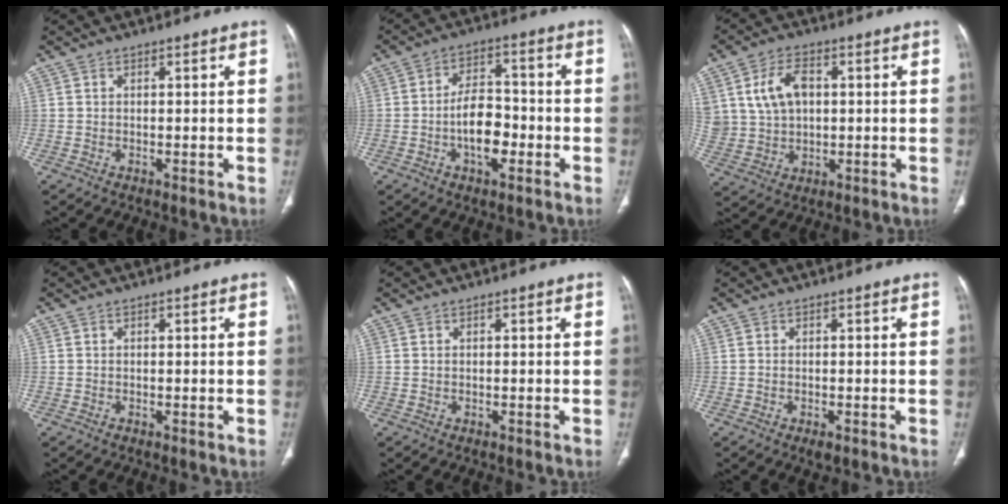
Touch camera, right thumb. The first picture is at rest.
{"total": 8.9, "force": [-2.5, 4.8, 7.0], "torque": [-0.104, 0.024, -0.046]}
{"total": 10.1, "force": [2.5, 7.0, 6.8], "torque": [-0.116, 0.002, 0.056]}
{"total": 0.0}
{"total": 0.0}
{"total": 1.6, "force": [-0.9, 0.6, 1.2], "torque": [-0.024, -0.002, -0.012]}